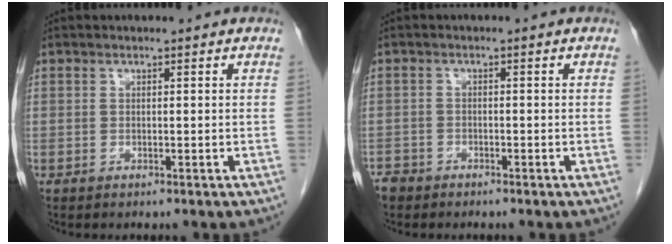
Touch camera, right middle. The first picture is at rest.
{"total": 2.5, "force": [-2.1, 1.3, 0.1], "torque": [-0.009, 0.003, -0.039]}